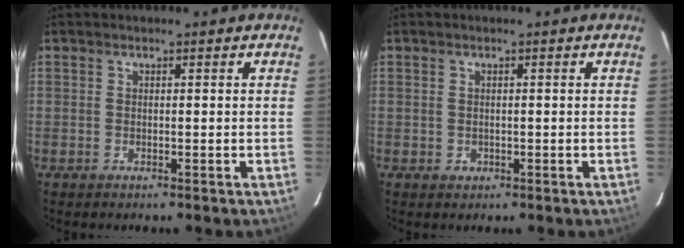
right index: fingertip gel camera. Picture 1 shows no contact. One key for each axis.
{"total": 1.2, "fx": -0.2, "fy": 1.2, "fz": 0.2, "tx": 0.001, "ty": 0.000, "tz": 0.000}